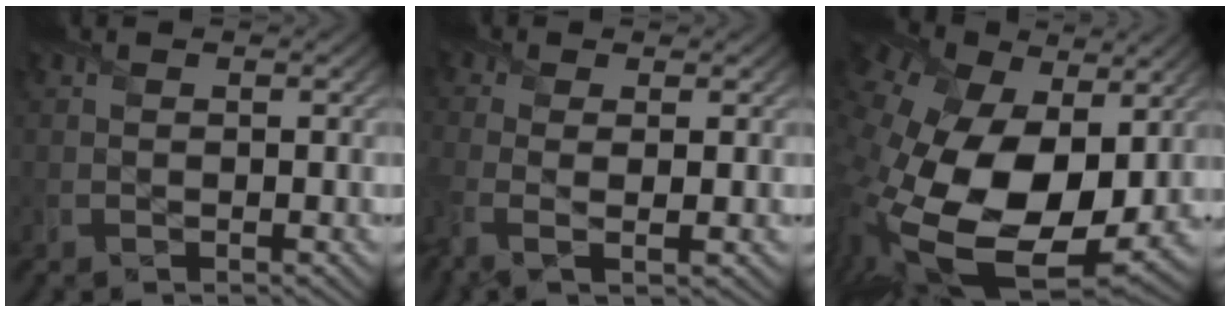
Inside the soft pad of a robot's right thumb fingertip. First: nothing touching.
{"total": 4.7, "force": [-0.7, 1.8, 4.3], "torque": [-0.105, -0.015, -0.012]}
{"total": 21.0, "force": [0.4, 13.7, 15.9], "torque": [-0.350, -0.068, 0.042]}